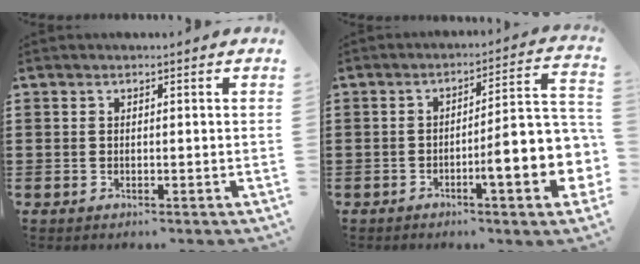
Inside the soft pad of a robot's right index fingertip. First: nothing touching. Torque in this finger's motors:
{"motor_torque": [2.14, 0.00, 0.92, 0.21]}